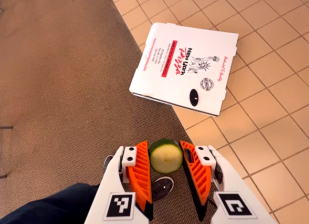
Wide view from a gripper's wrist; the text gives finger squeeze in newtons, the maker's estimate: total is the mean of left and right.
{"total": 7.8, "left": 7.4, "right": 8.1}